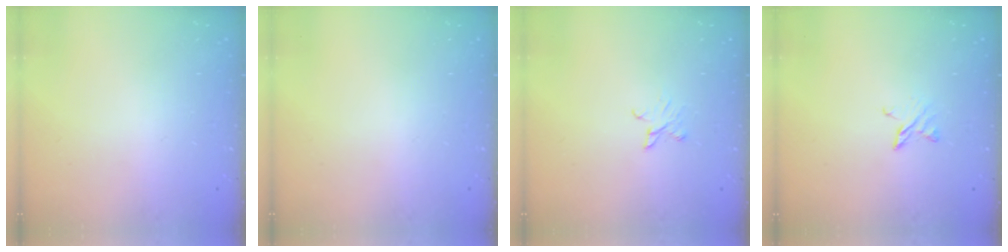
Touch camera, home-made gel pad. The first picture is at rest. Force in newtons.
{"total": 0.0}
{"total": 3.6, "press": 3.6, "slide": 0.4}
{"total": 3.8, "press": 3.8, "slide": 0.3}